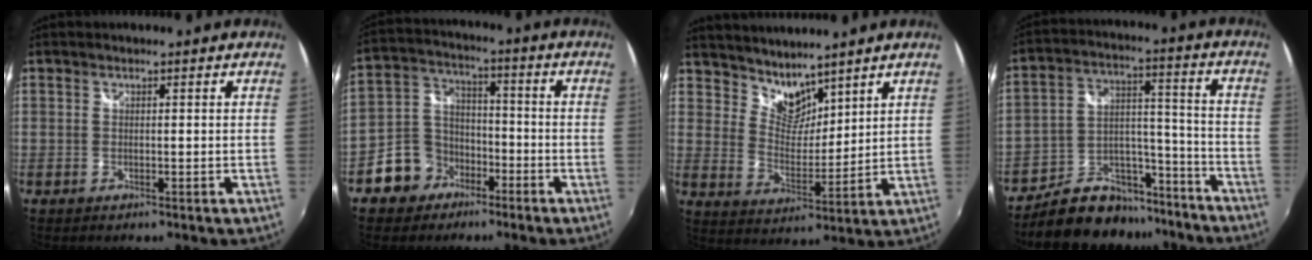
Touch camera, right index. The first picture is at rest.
{"total": 9.5, "force": [-5.5, 7.4, 2.0], "torque": [-0.060, 0.033, -0.093]}
{"total": 7.3, "force": [6.4, 3.0, 1.8], "torque": [-0.021, -0.002, 0.121]}
{"total": 15.4, "force": [-12.6, 7.6, 4.5], "torque": [-0.083, 0.053, -0.184]}